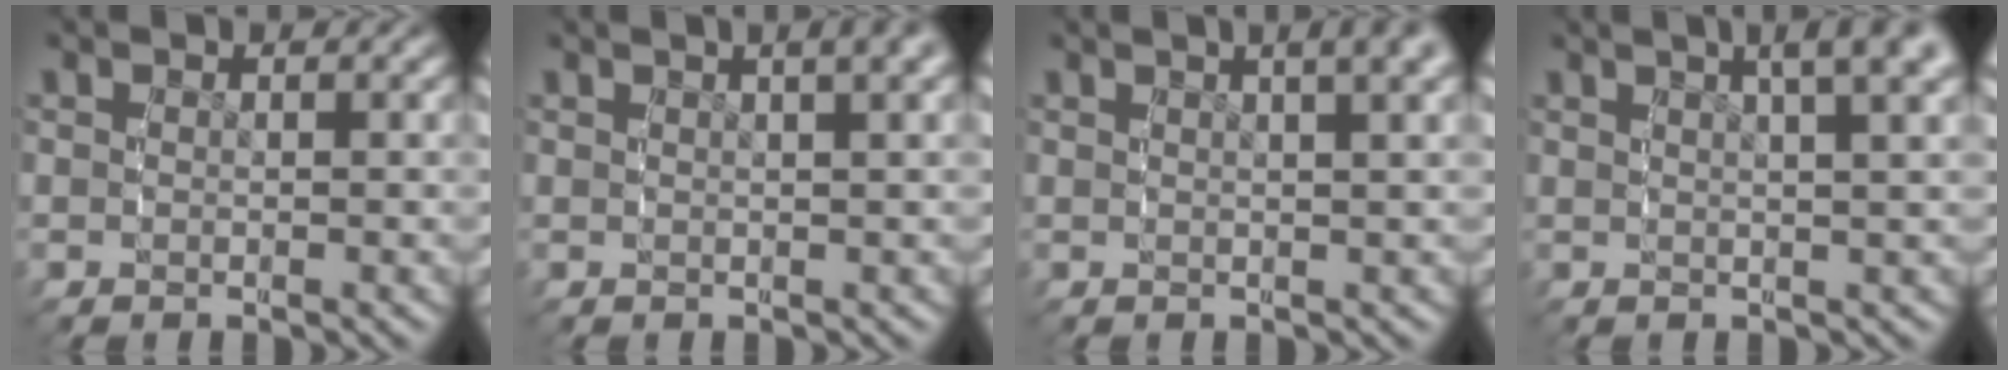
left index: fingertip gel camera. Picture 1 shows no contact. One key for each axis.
{"total": 3.9, "fx": 2.0, "fy": 0.3, "fz": 3.3, "tx": -0.032, "ty": 0.019, "tz": 0.031}
{"total": 5.6, "fx": 2.9, "fy": 1.2, "fz": 4.6, "tx": -0.047, "ty": 0.025, "tz": 0.040}
{"total": 7.9, "fx": 4.5, "fy": 2.5, "fz": 6.1, "tx": -0.066, "ty": 0.035, "tz": 0.058}